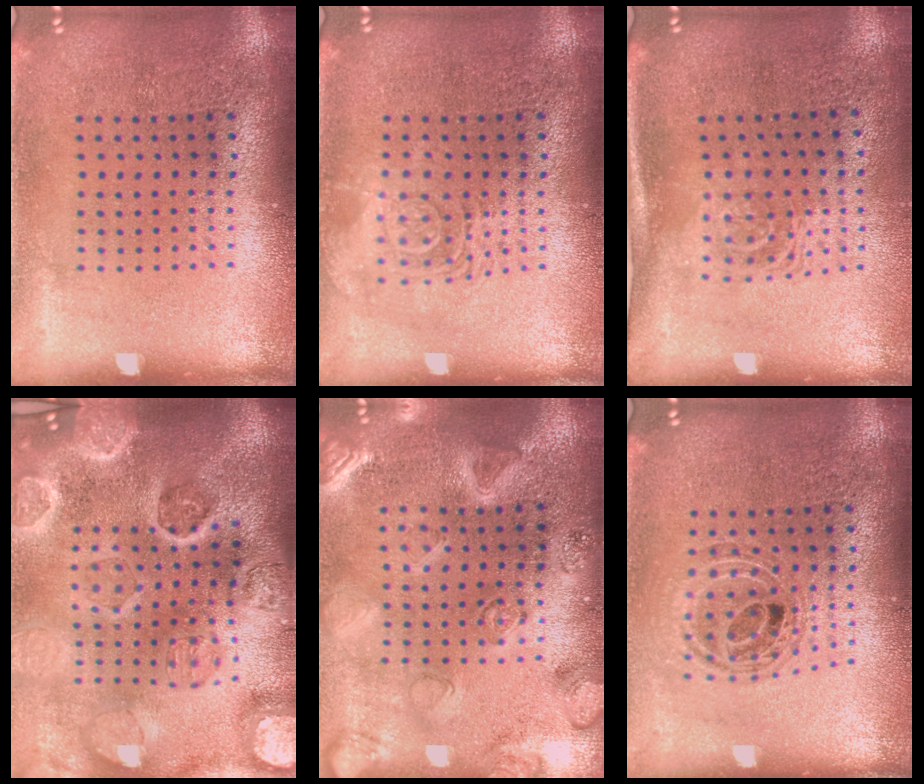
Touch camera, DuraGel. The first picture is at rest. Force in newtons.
{"total": 2.8, "press": 2.8, "slide": 0.4}
{"total": 1.7, "press": 1.2, "slide": 1.1}
{"total": 5.2, "press": 4.5, "slide": 2.7}
{"total": 2.9, "press": 2.9, "slide": 0.5}
{"total": 0.9, "press": 0.9, "slide": 0.2}